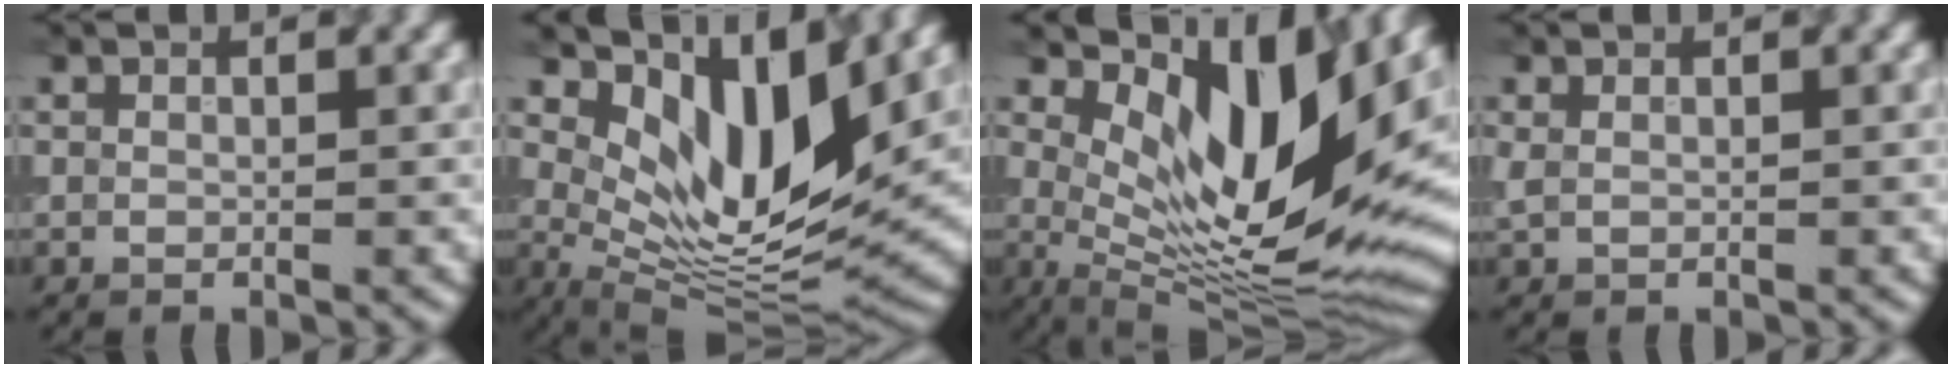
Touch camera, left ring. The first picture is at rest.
{"total": 10.2, "force": [4.4, 3.9, 8.4], "torque": [-0.135, -0.019, 0.085]}
{"total": 12.5, "force": [4.3, 4.7, 10.8], "torque": [-0.172, -0.017, 0.085]}
{"total": 0.6, "force": [0.3, 0.3, 0.5], "torque": [-0.012, 0.003, 0.005]}